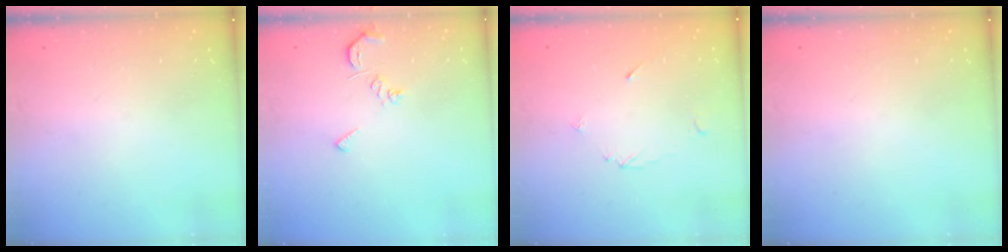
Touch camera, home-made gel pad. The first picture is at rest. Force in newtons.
{"total": 6.3, "press": 6.3, "slide": 0.6}
{"total": 3.8, "press": 3.7, "slide": 0.4}
{"total": 0.0}